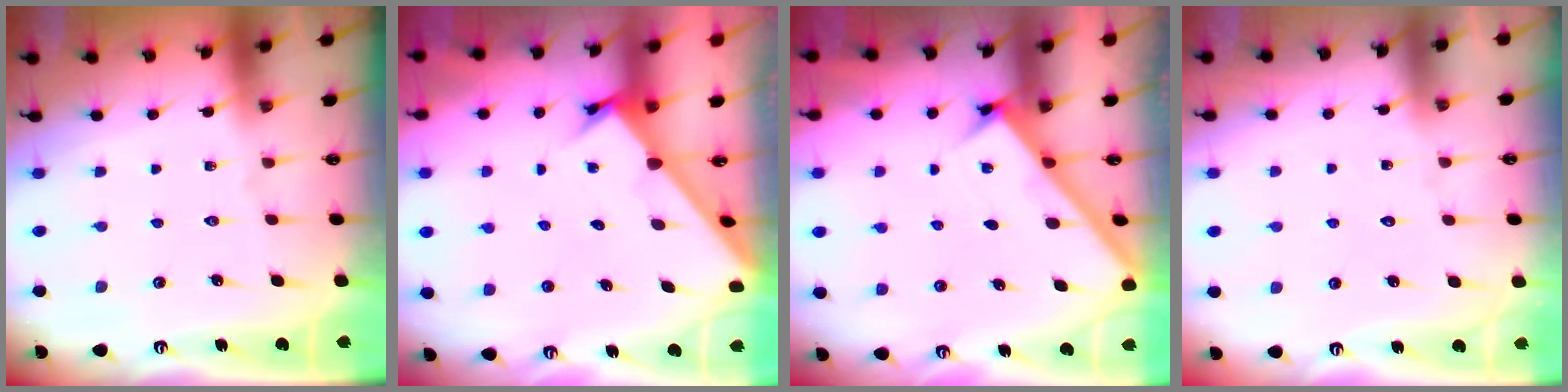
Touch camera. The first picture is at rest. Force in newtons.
{"total": 2.0, "press": 2.0, "slide": 0.2}
{"total": 2.8, "press": 2.8, "slide": 0.4}
{"total": 5.9, "press": 5.9, "slide": 0.4}